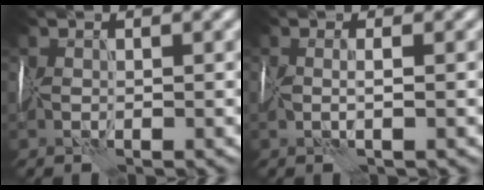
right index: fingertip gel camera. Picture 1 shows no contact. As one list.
[{"total": 1.0, "force": [0.0, -0.1, 1.0], "torque": [-0.020, -0.002, -0.001]}]